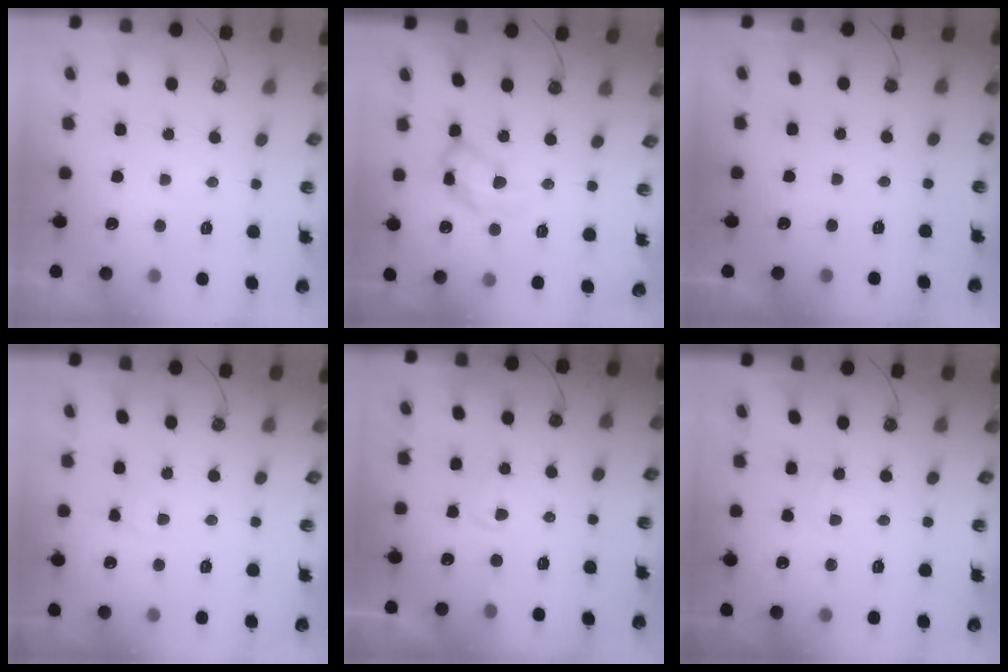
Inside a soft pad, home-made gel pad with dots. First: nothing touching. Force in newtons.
{"total": 12.3, "press": 12.2, "slide": 1.1}
{"total": 0.0}
{"total": 2.5, "press": 2.5, "slide": 0.1}
{"total": 2.0, "press": 2.0, "slide": 0.4}
{"total": 2.8, "press": 2.8, "slide": 0.3}